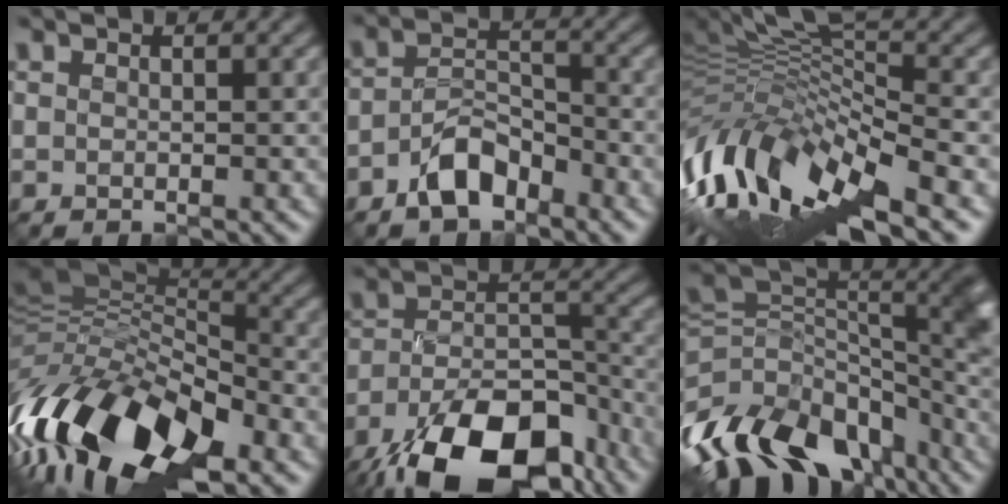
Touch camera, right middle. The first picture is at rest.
{"total": 4.1, "force": [-2.9, 2.0, 2.0], "torque": [-0.037, 0.007, -0.058]}
{"total": 13.4, "force": [-4.1, 5.1, 11.7], "torque": [-0.249, 0.010, -0.070]}
{"total": 15.2, "force": [-7.6, 6.9, 11.2], "torque": [-0.230, 0.022, -0.155]}
{"total": 14.8, "force": [-10.4, 6.7, 8.2], "torque": [-0.173, -0.014, -0.162]}
{"total": 15.6, "force": [-7.3, 10.0, 9.4], "torque": [-0.192, -0.009, -0.129]}